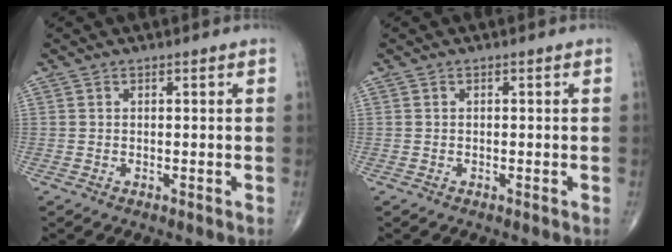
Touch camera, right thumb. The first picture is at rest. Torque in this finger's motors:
{"motor_torque": [-0.31, -0.36, -0.24, -0.21, -0.04]}